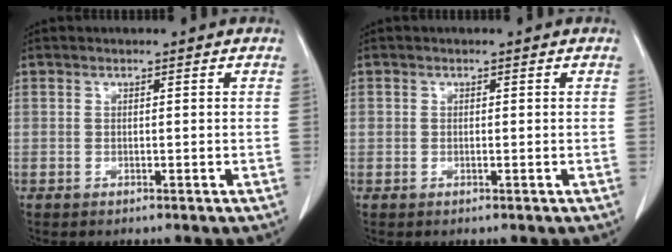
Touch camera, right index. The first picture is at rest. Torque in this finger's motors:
{"motor_torque": [0.02, 0.09, 0.04, 0.00]}